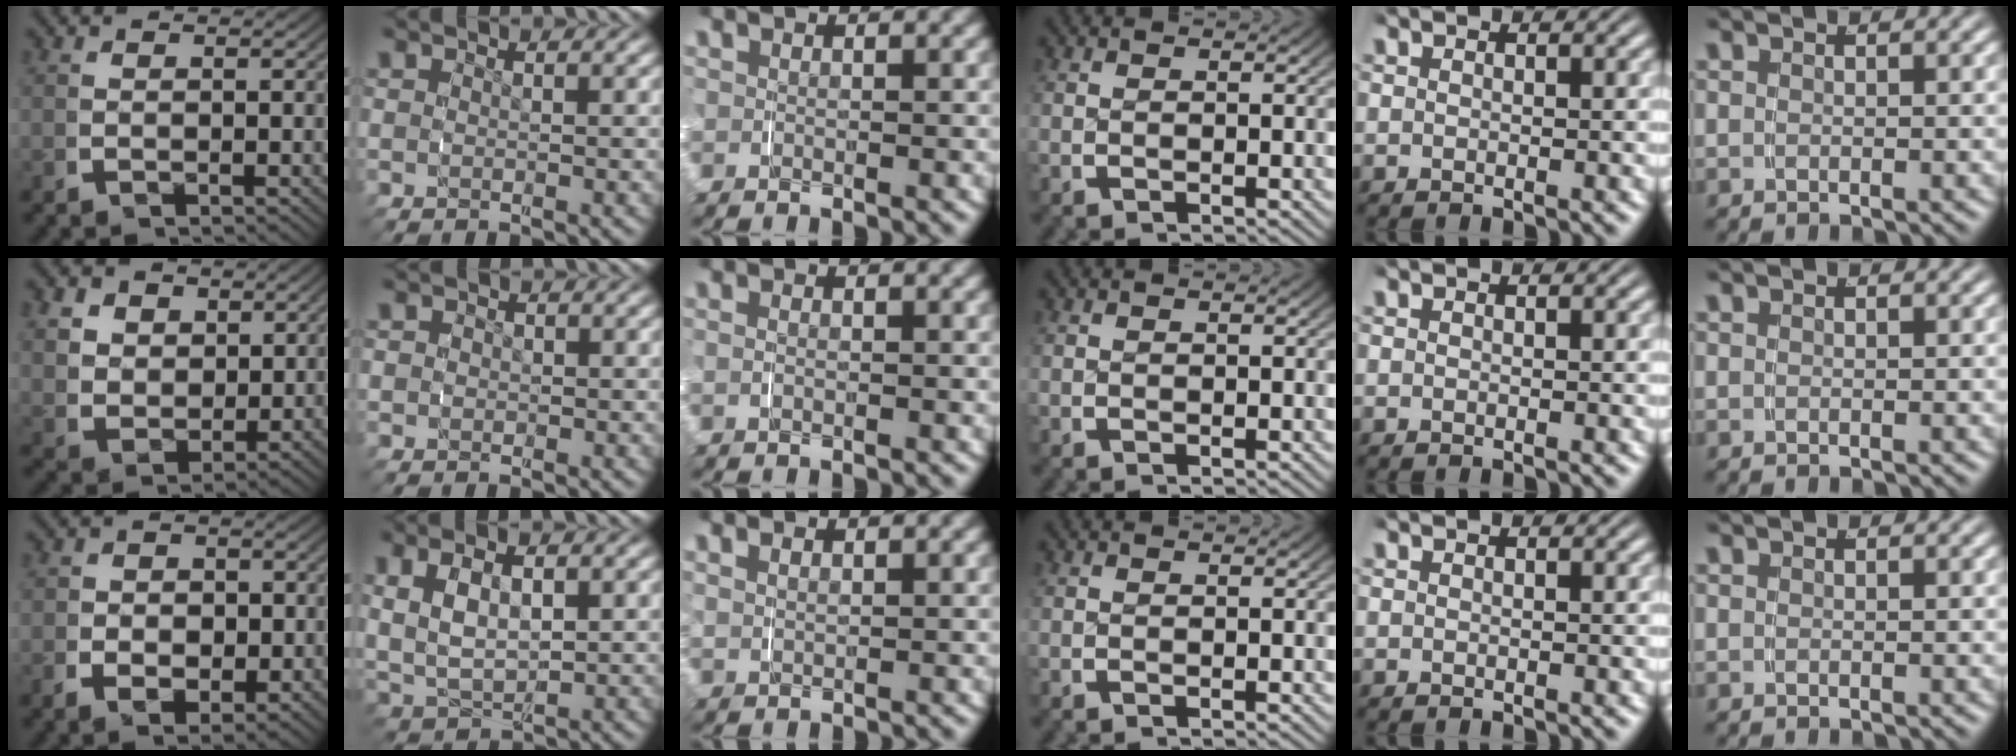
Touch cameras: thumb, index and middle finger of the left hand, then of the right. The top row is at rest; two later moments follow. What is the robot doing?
{"motion": "grasp_and_lifting", "object": "scarf"}